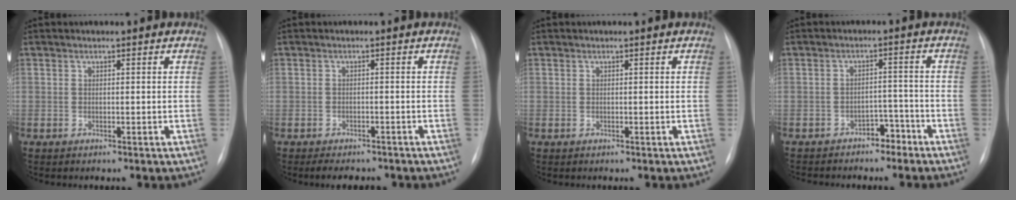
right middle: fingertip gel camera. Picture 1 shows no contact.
{"total": 5.7, "force": [-4.8, 2.3, 2.1], "torque": [-0.029, -0.002, -0.058]}
{"total": 0.0}
{"total": 5.3, "force": [-4.3, 2.6, 1.7], "torque": [-0.024, 0.018, -0.060]}